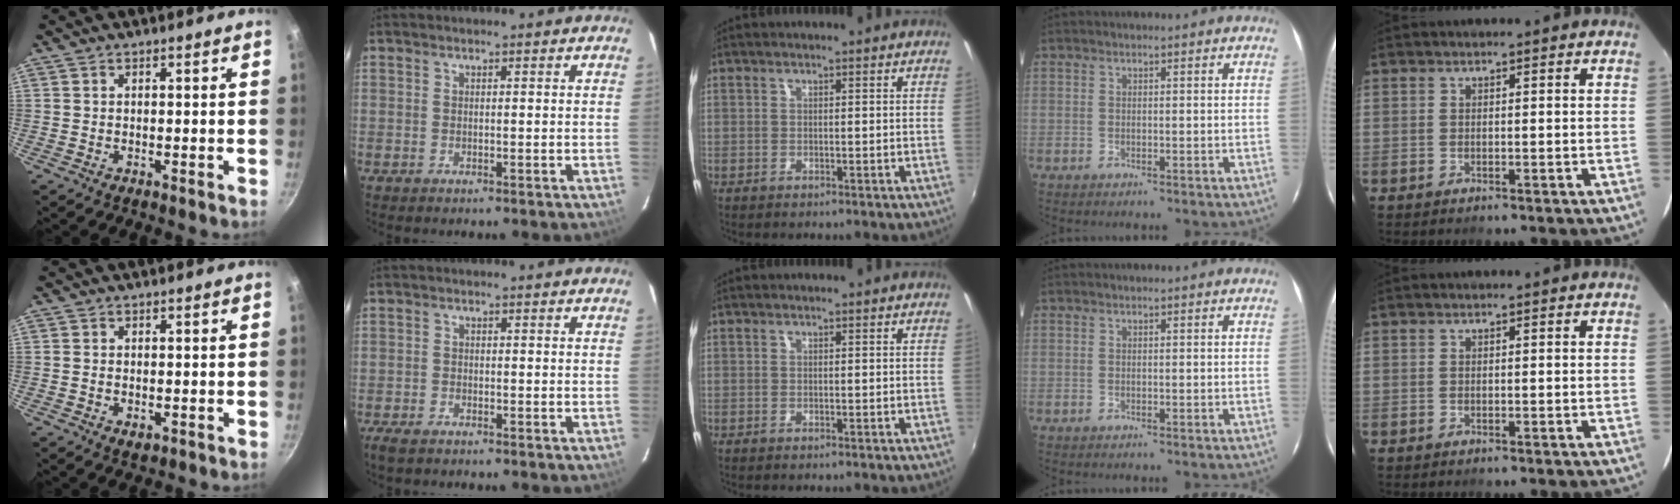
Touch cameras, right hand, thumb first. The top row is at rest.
{"thumb": {"total": 2.1, "force": [-0.4, 1.3, 1.5], "torque": [-0.025, -0.005, -0.006]}, "index": {"total": 2.9, "force": [-2.2, 1.1, 1.4], "torque": [-0.039, -0.008, -0.045]}}